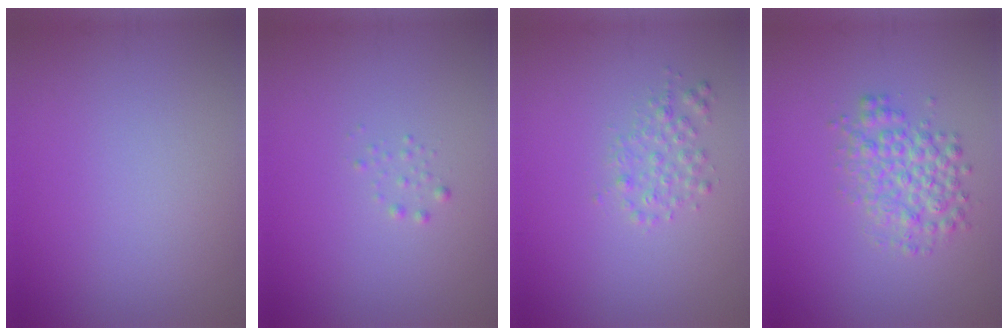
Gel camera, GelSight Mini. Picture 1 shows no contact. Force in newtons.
{"total": 0.6, "press": 0.6, "slide": 0.0}
{"total": 1.6, "press": 1.6, "slide": 0.1}
{"total": 3.3, "press": 3.3, "slide": 0.1}